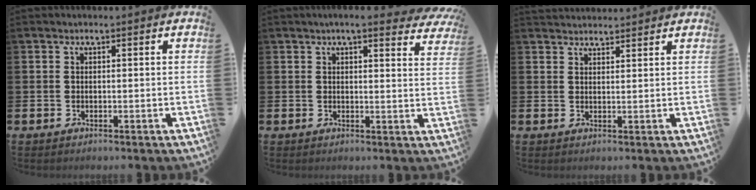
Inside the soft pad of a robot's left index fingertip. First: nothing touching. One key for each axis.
{"total": 3.8, "fx": 3.6, "fy": 0.2, "fz": 1.4, "tx": -0.018, "ty": -0.019, "tz": 0.059}
{"total": 2.4, "fx": 2.4, "fy": 0.5, "fz": 0.0, "tx": -0.005, "ty": -0.009, "tz": 0.045}